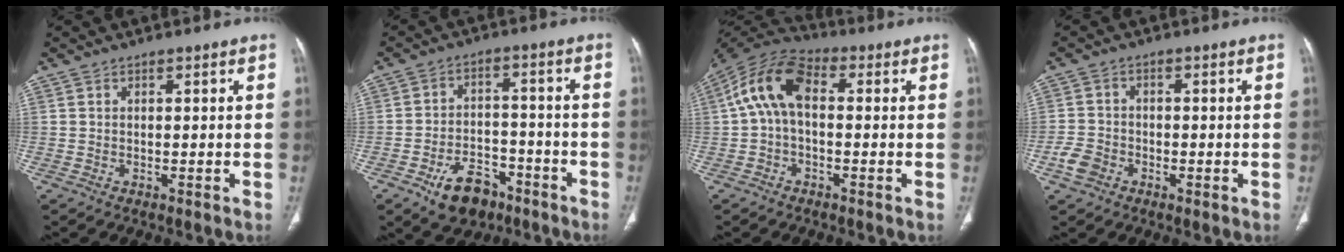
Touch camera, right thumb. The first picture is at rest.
{"total": 9.9, "force": [-5.9, 6.1, 5.0], "torque": [-0.057, 0.039, -0.089]}
{"total": 11.3, "force": [1.0, 6.6, 9.1], "torque": [-0.170, 0.035, 0.004]}
{"total": 4.1, "force": [-1.9, 3.1, 1.9], "torque": [-0.032, 0.011, -0.038]}